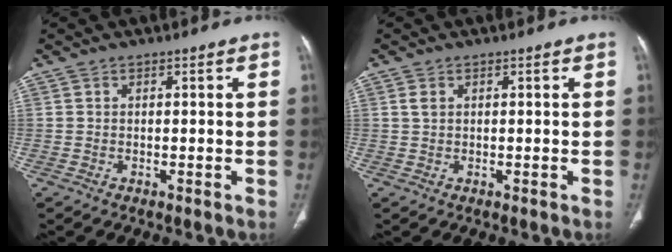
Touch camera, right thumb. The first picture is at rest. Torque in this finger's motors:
{"motor_torque": [-0.03, -0.11, 0.39, -0.19, -0.02]}